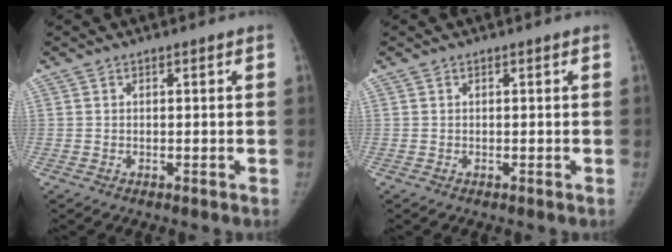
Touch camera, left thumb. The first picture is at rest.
{"total": 0.0}